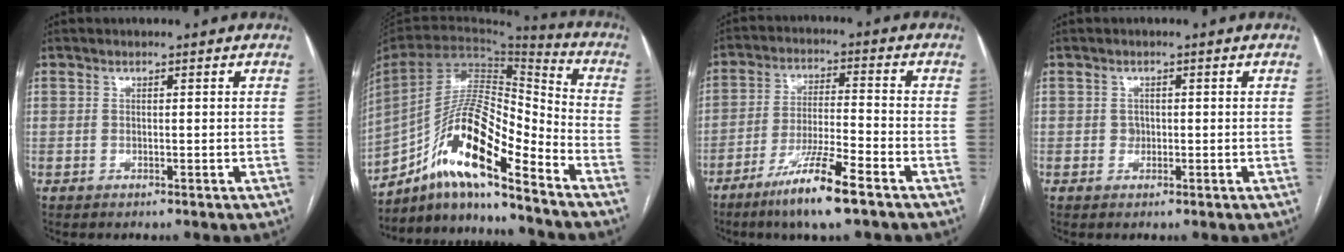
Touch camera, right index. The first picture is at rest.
{"total": 16.5, "force": [-11.1, 2.5, 12.0], "torque": [-0.228, 0.015, -0.197]}
{"total": 10.4, "force": [-6.7, 0.2, 8.0], "torque": [-0.152, -0.023, -0.124]}
{"total": 1.2, "force": [0.0, 1.1, 0.5], "torque": [-0.006, 0.002, 0.002]}